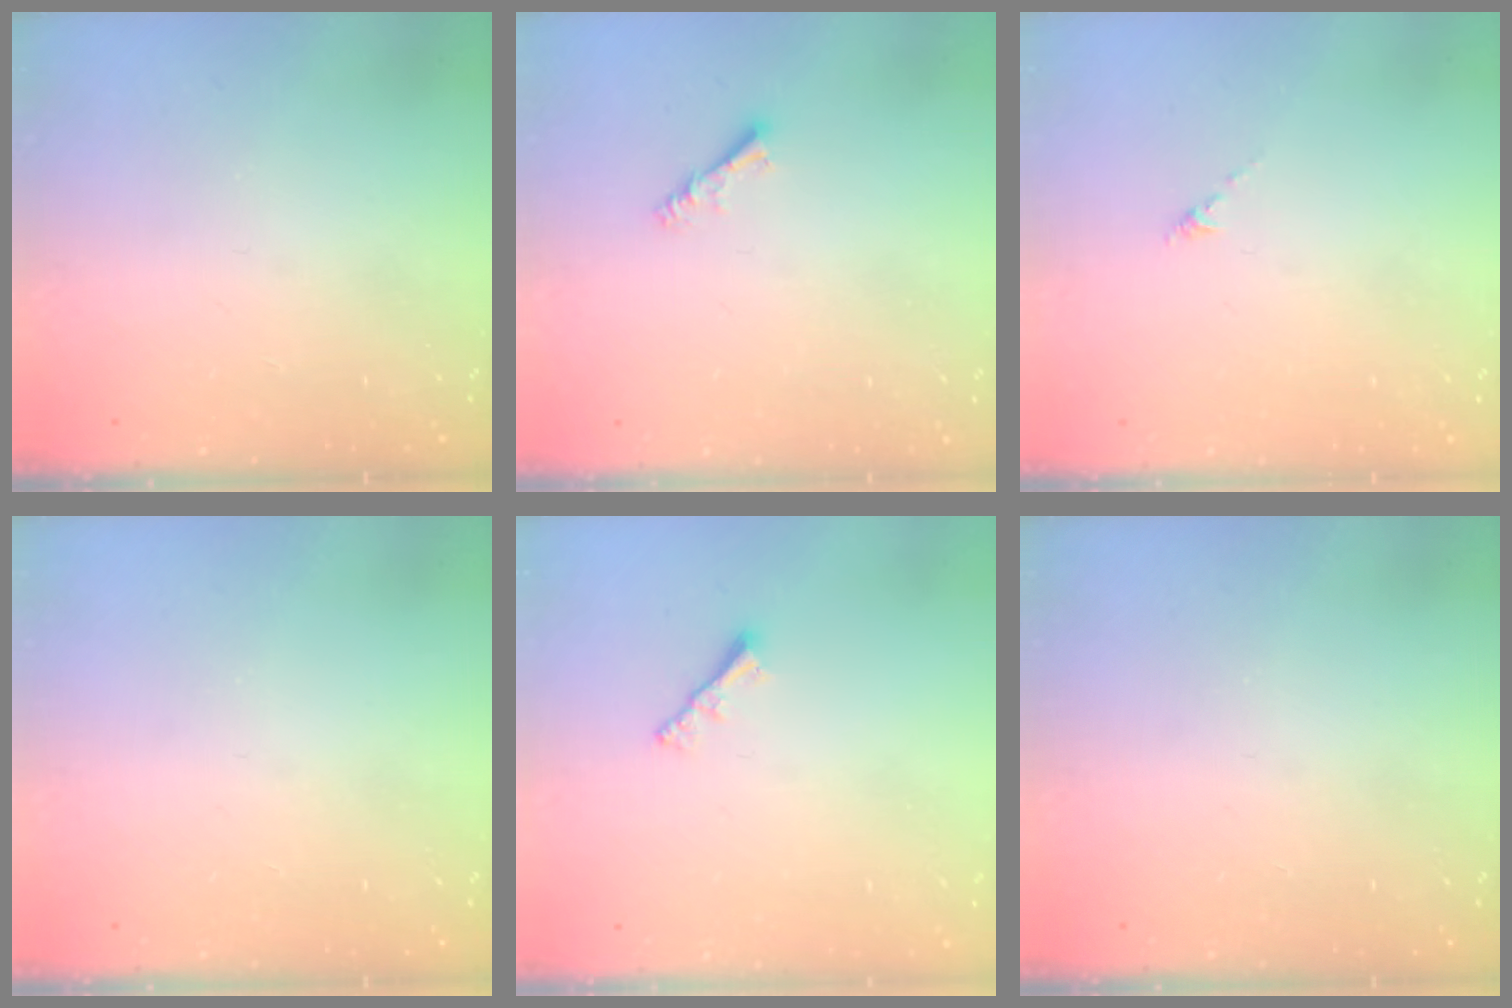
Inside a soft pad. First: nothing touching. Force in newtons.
{"total": 3.2, "press": 3.2, "slide": 0.6}
{"total": 0.0}
{"total": 0.0}
{"total": 2.0, "press": 2.0, "slide": 0.5}
{"total": 0.0}